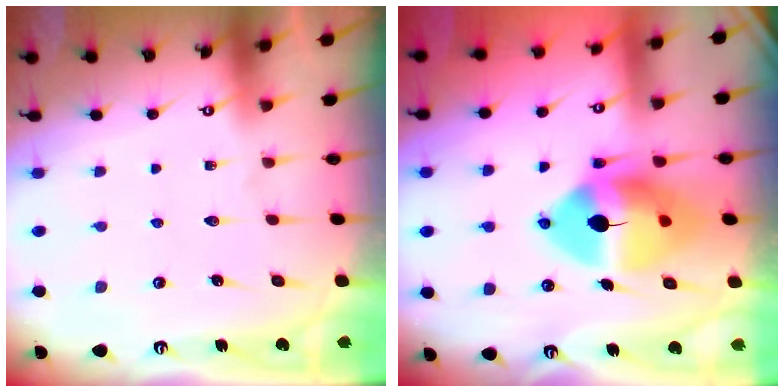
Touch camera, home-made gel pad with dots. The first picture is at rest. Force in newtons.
{"total": 15.1, "press": 15.0, "slide": 2.3}